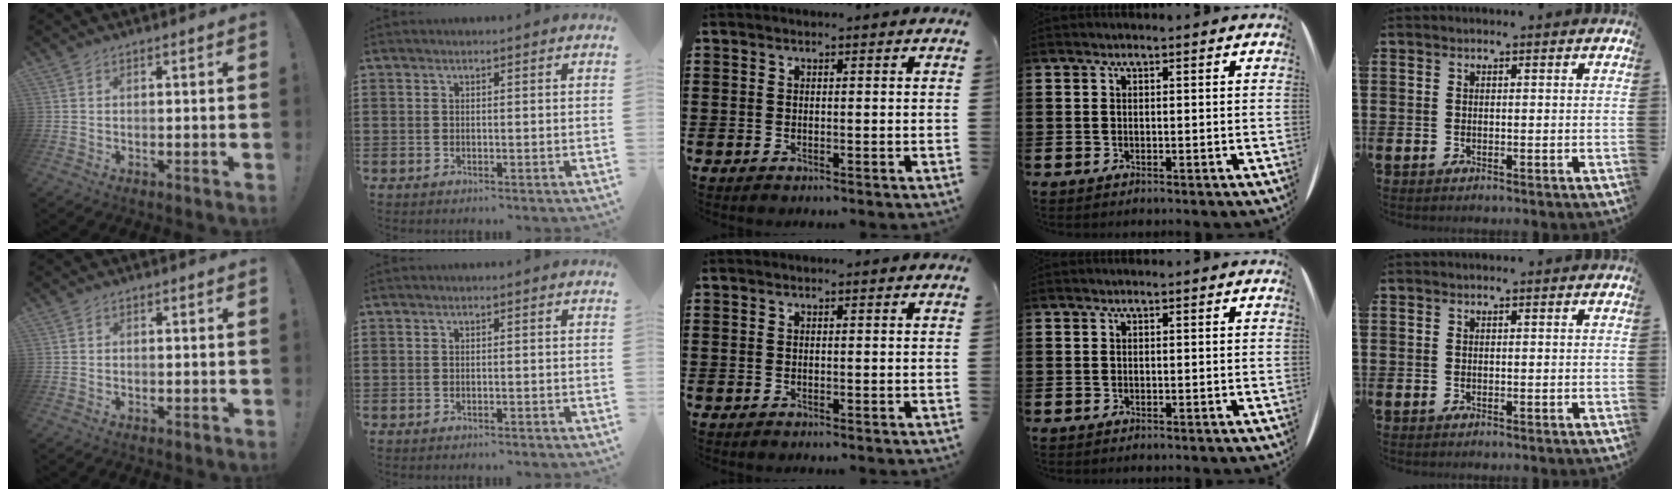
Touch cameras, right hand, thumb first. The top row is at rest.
{"index": {"total": 0.6, "force": [-0.6, 0.0, 0.1], "torque": [-0.003, -0.002, -0.012]}}